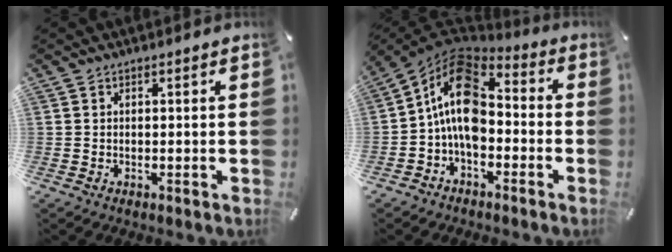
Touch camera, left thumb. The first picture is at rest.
{"total": 13.7, "force": [-1.3, 9.2, 10.0], "torque": [-0.191, 0.010, -0.029]}